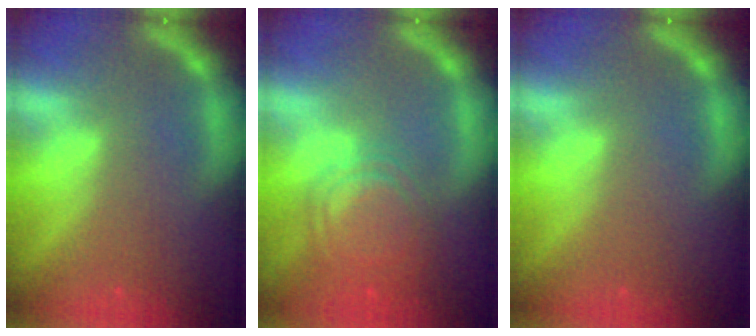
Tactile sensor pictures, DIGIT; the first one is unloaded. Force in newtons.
{"total": 8.0}
{"total": 0.0}